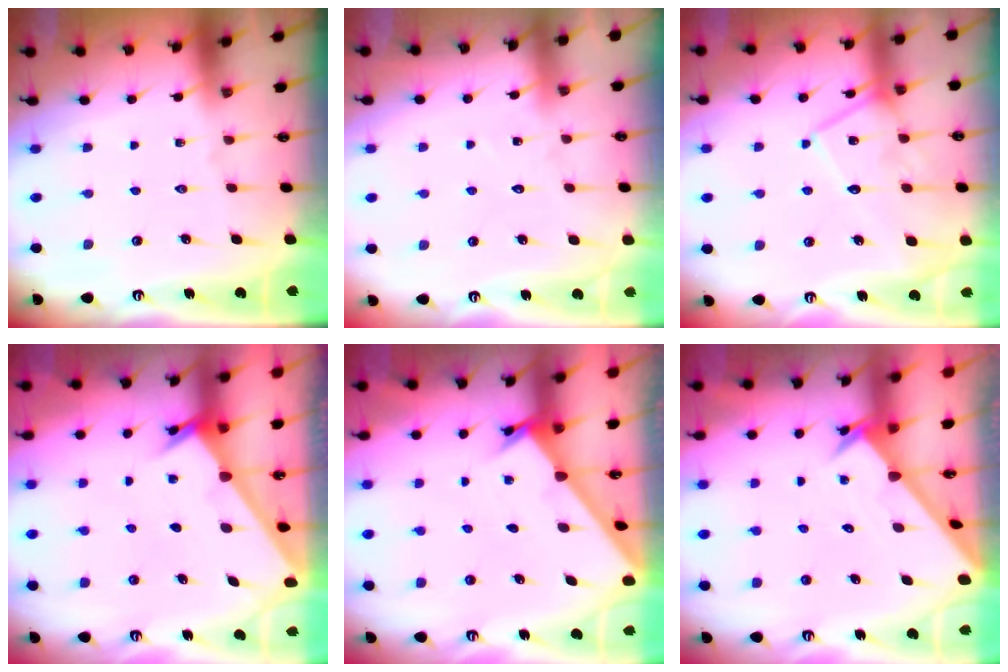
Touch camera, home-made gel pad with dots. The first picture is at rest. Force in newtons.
{"total": 6.4, "press": 6.4, "slide": 0.6}
{"total": 14.6, "press": 14.5, "slide": 1.2}
{"total": 2.4, "press": 2.4, "slide": 0.2}
{"total": 2.0, "press": 2.0, "slide": 0.1}
{"total": 2.3, "press": 2.3, "slide": 0.2}